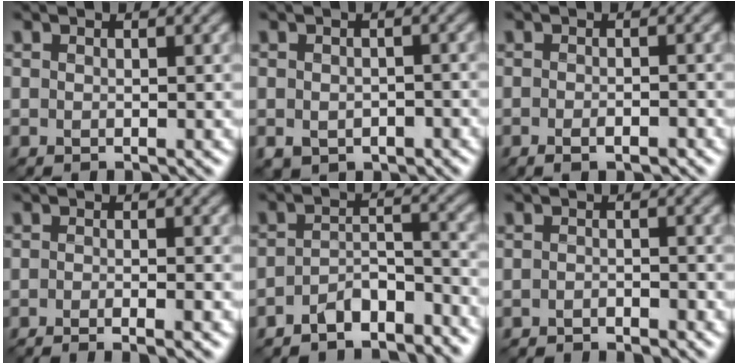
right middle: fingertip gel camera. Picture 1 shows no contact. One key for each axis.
{"total": 3.0, "fx": -1.4, "fy": 2.4, "fz": 1.2, "tx": -0.012, "ty": -0.004, "tz": -0.022}
{"total": 1.8, "fx": -1.1, "fy": 0.6, "fz": 1.3, "tx": -0.011, "ty": 0.001, "tz": -0.020}
{"total": 3.5, "fx": -2.0, "fy": 0.8, "fz": 2.8, "tx": -0.033, "ty": -0.001, "tz": -0.027}
{"total": 4.5, "fx": -3.9, "fy": 1.4, "fz": 1.9, "tx": -0.034, "ty": 0.003, "tz": -0.073}
{"total": 1.4, "fx": -1.4, "fy": 0.1, "fz": 0.4, "tx": -0.009, "ty": 0.001, "tz": -0.027}